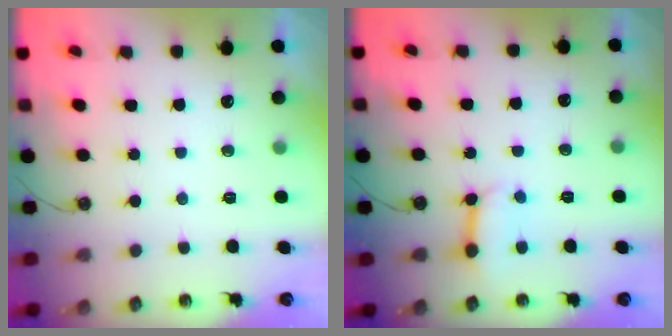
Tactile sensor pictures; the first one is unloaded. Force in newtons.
{"total": 7.2, "press": 7.2, "slide": 0.7}